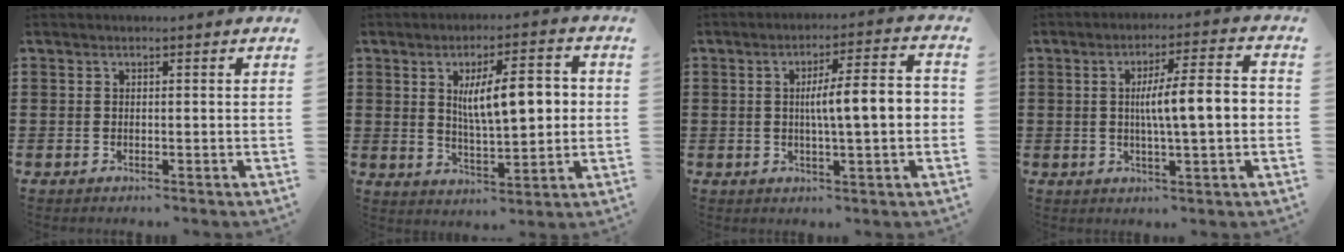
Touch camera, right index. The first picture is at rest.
{"total": 9.4, "force": [1.5, 3.3, 8.6], "torque": [-0.140, 0.001, 0.021]}
{"total": 7.8, "force": [0.0, 1.3, 7.7], "torque": [-0.130, 0.001, -0.008]}
{"total": 8.3, "force": [-0.1, 1.3, 8.2], "torque": [-0.139, 0.002, -0.009]}